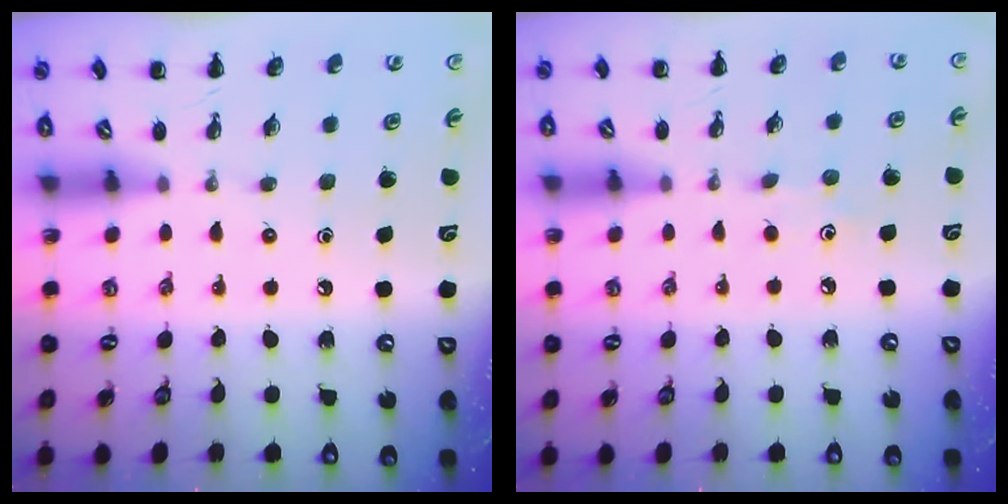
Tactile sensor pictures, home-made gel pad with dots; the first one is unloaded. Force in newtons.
{"total": 2.8, "press": 2.7, "slide": 0.8}